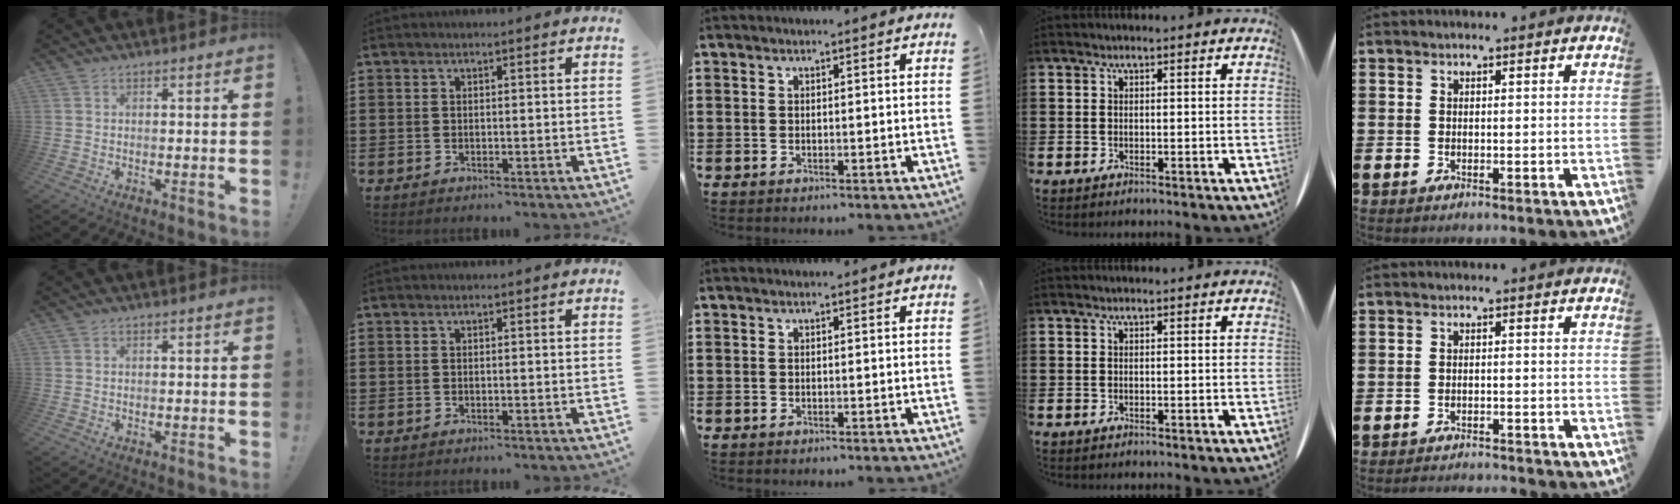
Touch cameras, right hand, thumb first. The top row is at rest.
{"little": {"total": 1.4, "force": [-1.4, -0.1, 0.0], "torque": [-0.003, 0.003, -0.029]}}